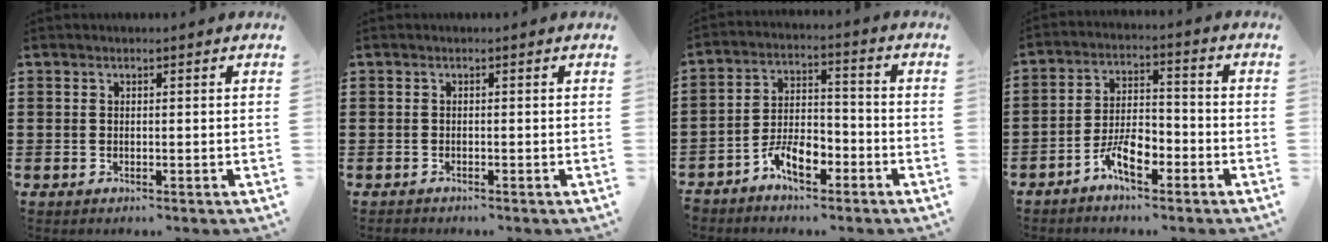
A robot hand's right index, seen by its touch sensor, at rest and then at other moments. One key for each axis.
{"total": 0.6, "fx": -0.6, "fy": 0.1, "fz": -0.1, "tx": 0.000, "ty": 0.001, "tz": -0.013}
{"total": 6.2, "fx": -4.1, "fy": 2.8, "fz": 3.7, "tx": -0.075, "ty": 0.013, "tz": -0.080}
{"total": 6.4, "fx": -3.8, "fy": 2.7, "fz": 4.5, "tx": -0.092, "ty": 0.006, "tz": -0.074}